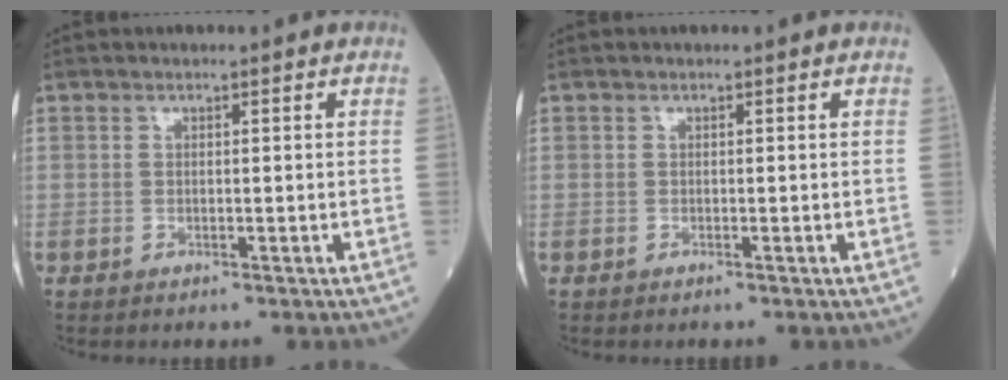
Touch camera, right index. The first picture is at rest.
{"total": 0.0}